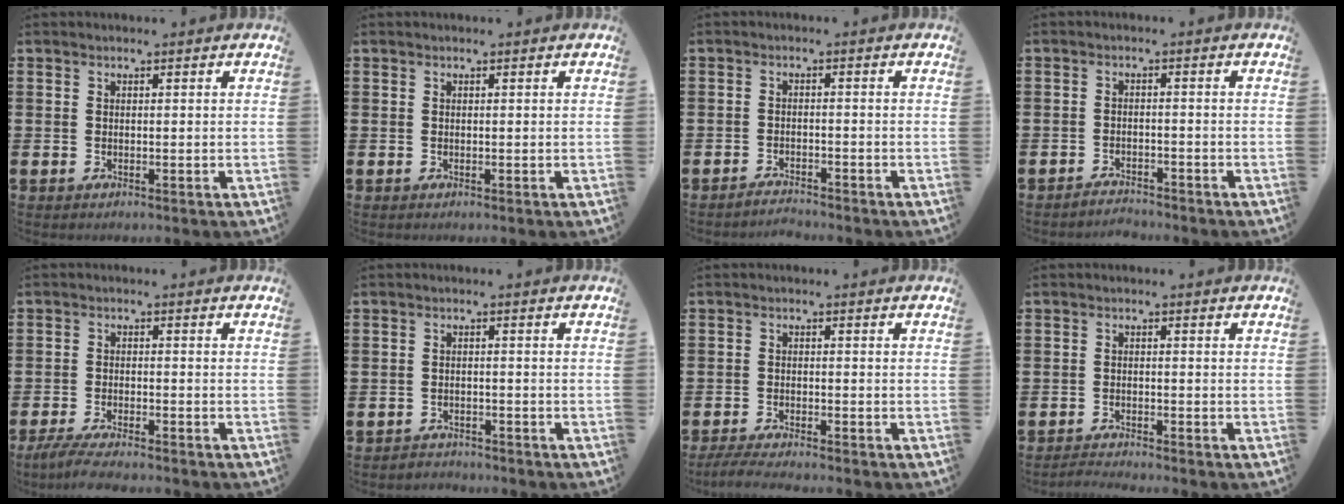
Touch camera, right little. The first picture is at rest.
{"total": 0.0}
{"total": 1.9, "force": [-1.9, -0.1, 0.0], "torque": [-0.005, 0.004, -0.039]}
{"total": 2.1, "force": [-2.1, 0.0, -0.2], "torque": [-0.004, 0.004, -0.047]}
{"total": 3.1, "force": [-2.8, 0.1, 1.3], "torque": [-0.035, -0.005, -0.058]}
{"total": 1.6, "force": [-1.6, 0.2, -0.2], "torque": [-0.003, 0.005, -0.037]}
{"total": 2.4, "force": [-2.2, 0.0, 0.9], "torque": [-0.014, 0.003, -0.043]}
{"total": 1.5, "force": [-1.4, -0.2, 0.1], "torque": [-0.004, 0.002, -0.029]}